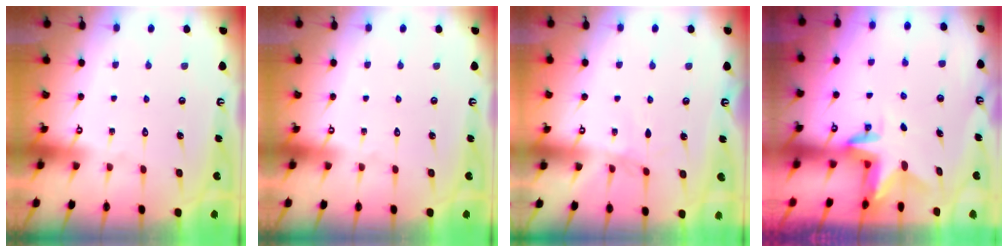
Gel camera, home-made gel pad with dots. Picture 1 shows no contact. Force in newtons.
{"total": 0.0}
{"total": 0.6, "press": 0.6, "slide": 0.3}
{"total": 2.9, "press": 2.9, "slide": 0.2}